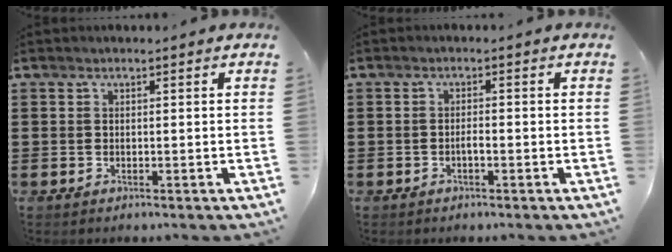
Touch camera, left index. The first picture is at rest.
{"total": 1.2, "force": [-0.6, 0.2, 1.0], "torque": [-0.020, -0.001, -0.010]}